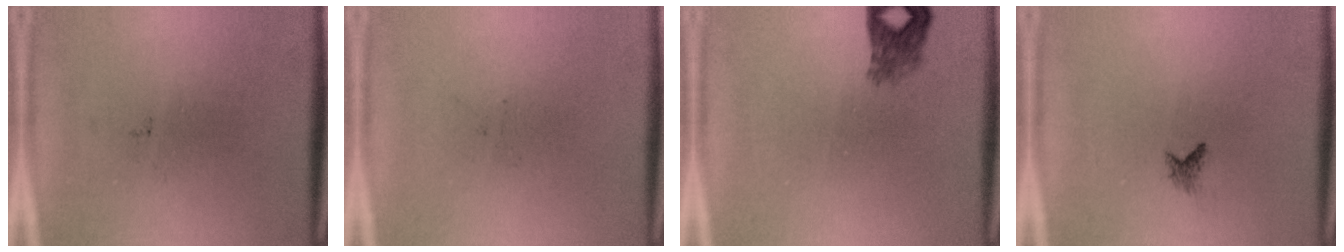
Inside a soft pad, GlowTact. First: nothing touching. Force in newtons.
{"total": 0.0}
{"total": 2.5}
{"total": 0.8}